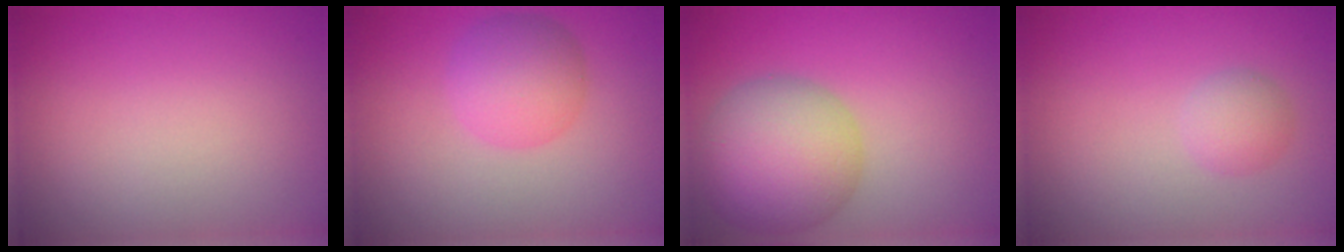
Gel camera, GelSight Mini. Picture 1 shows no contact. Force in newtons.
{"total": 4.0, "press": 4.0, "slide": 0.1}
{"total": 7.8, "press": 7.8, "slide": 0.6}
{"total": 1.8, "press": 1.8, "slide": 0.1}